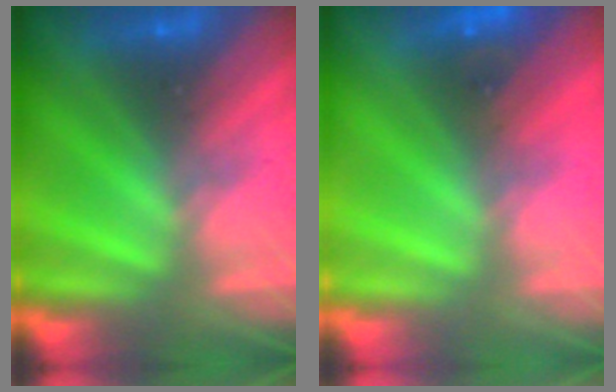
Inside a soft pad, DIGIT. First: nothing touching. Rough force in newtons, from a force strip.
{"total": 4.7}